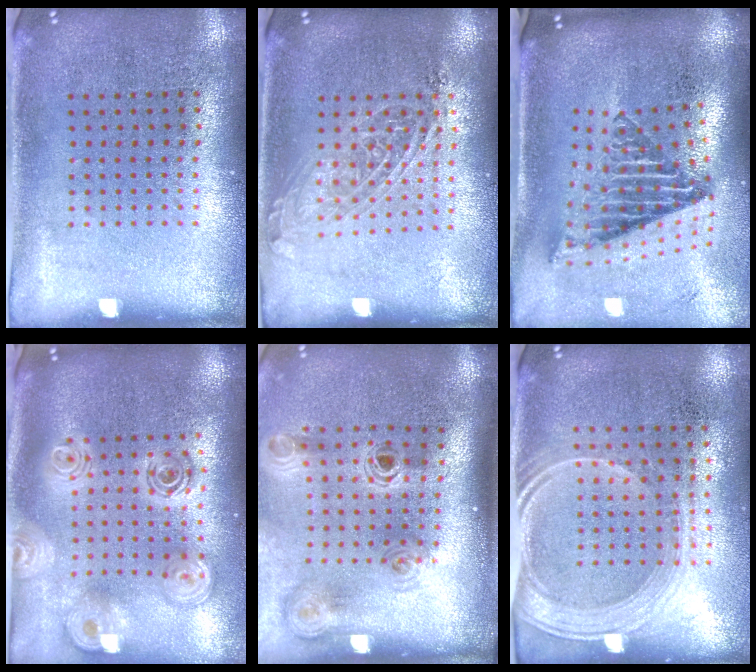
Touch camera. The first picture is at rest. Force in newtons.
{"total": 1.4, "press": 1.3, "slide": 0.7}
{"total": 2.8, "press": 1.7, "slide": 2.2}
{"total": 2.6, "press": 1.9, "slide": 1.8}
{"total": 1.4, "press": 1.2, "slide": 0.8}
{"total": 1.8, "press": 1.6, "slide": 1.0}